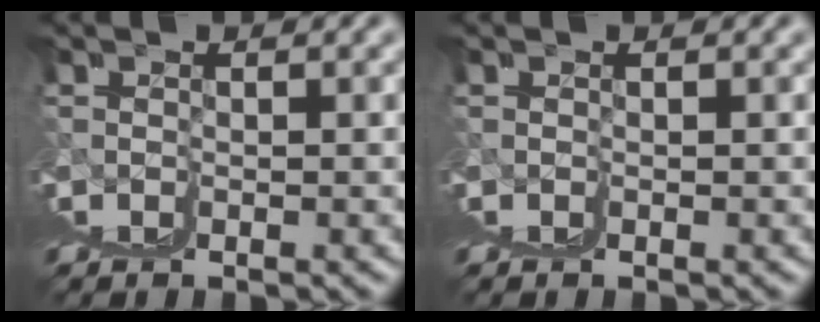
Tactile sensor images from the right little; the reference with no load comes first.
{"total": 0.0}